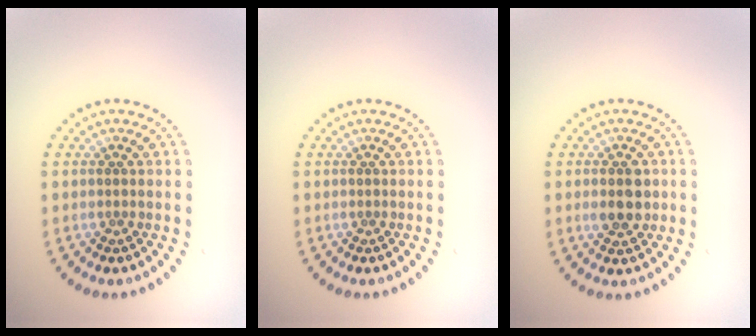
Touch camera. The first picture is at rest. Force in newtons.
{"total": 0.0}
{"total": 2.6, "press": 2.6, "slide": 0.2}